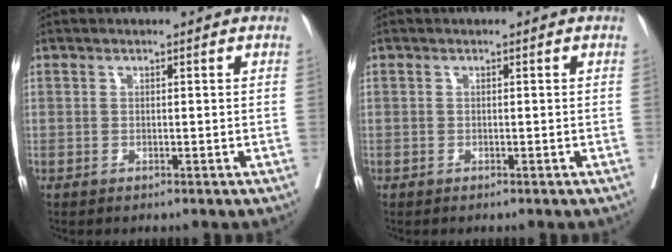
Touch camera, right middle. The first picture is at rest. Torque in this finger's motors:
{"motor_torque": [1.39, -0.75, 1.06, 0.21]}